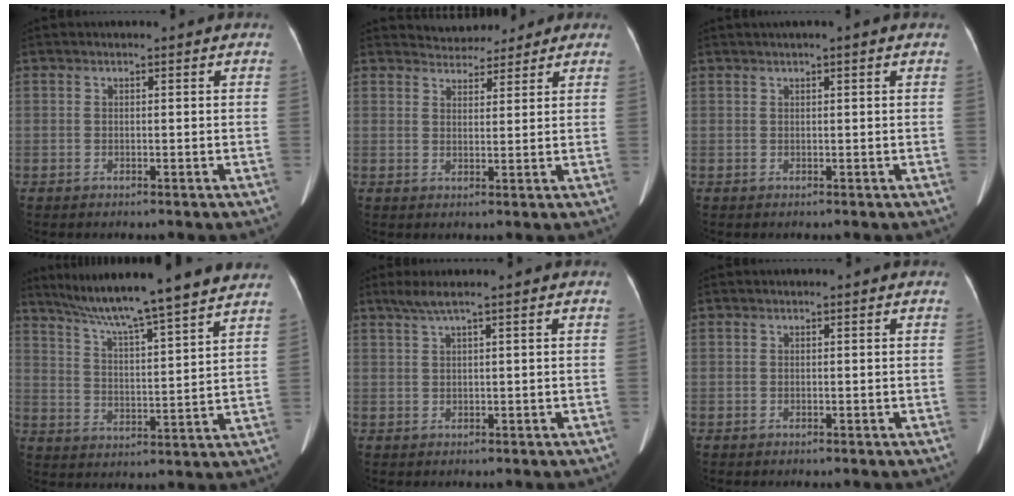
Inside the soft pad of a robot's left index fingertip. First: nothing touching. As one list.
[{"total": 5.9, "force": [5.4, 2.3, 0.9], "torque": [-0.011, 0.017, 0.074]}, {"total": 1.6, "force": [1.0, -0.2, 1.2], "torque": [-0.021, 0.014, 0.018]}, {"total": 18.0, "force": [15.8, -0.7, 8.7], "torque": [-0.144, 0.005, 0.230]}, {"total": 2.3, "force": [1.4, -0.4, 1.8], "torque": [-0.051, 0.016, 0.037]}, {"total": 0.0}]